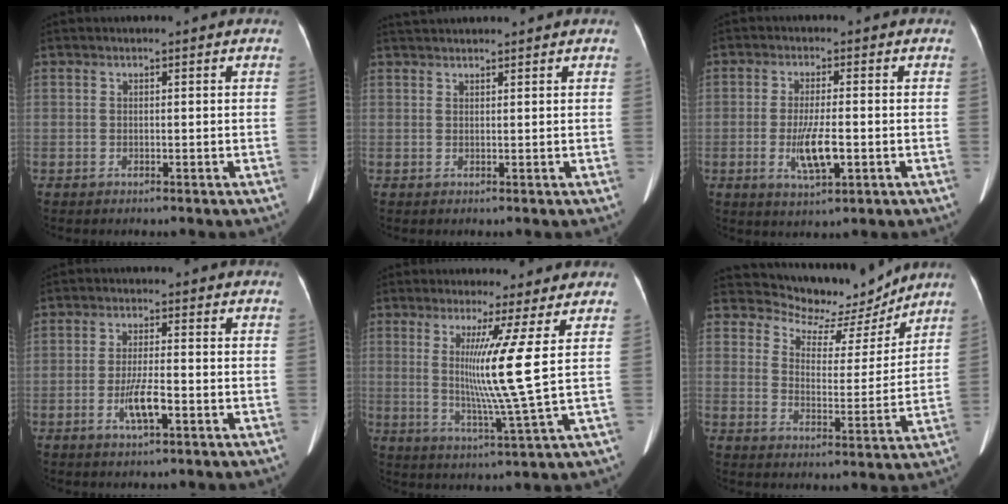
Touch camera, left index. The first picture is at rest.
{"total": 4.8, "force": [4.5, 0.2, 1.6], "torque": [-0.020, 0.027, 0.066]}
{"total": 5.4, "force": [-1.6, 0.9, 5.0], "torque": [-0.099, -0.019, -0.023]}
{"total": 4.3, "force": [-2.1, 0.4, 3.8], "torque": [-0.073, -0.013, -0.034]}
{"total": 8.5, "force": [1.8, -2.9, 7.8], "torque": [-0.137, -0.037, 0.042]}
{"total": 10.1, "force": [9.6, 3.0, 1.3], "torque": [-0.022, -0.017, 0.141]}